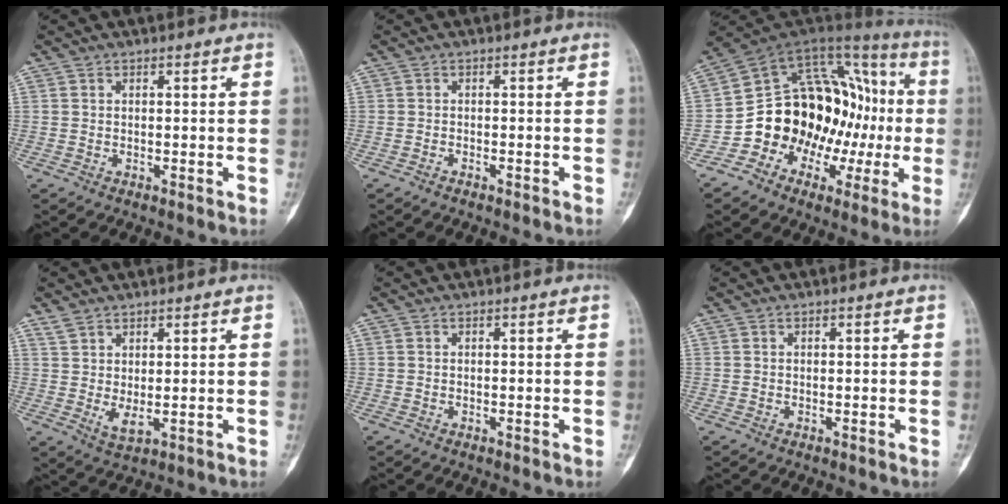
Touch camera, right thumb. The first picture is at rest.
{"total": 0.6, "force": [-0.6, 0.1, 0.3], "torque": [-0.009, 0.001, -0.009]}
{"total": 23.1, "force": [-4.4, 16.5, 15.5], "torque": [-0.169, 0.097, -0.060]}
{"total": 3.9, "force": [1.5, 1.8, 3.2], "torque": [-0.065, -0.010, 0.040]}
{"total": 0.0}
{"total": 0.0}